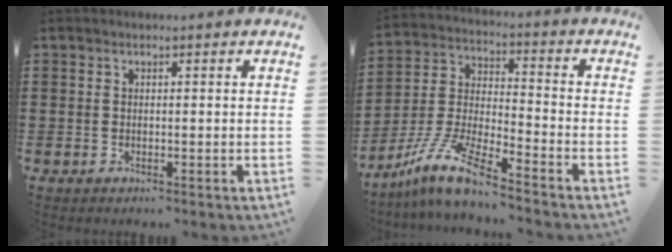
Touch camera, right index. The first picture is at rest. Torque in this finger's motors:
{"motor_torque": [1.16, 0.98, 0.58, 0.17]}